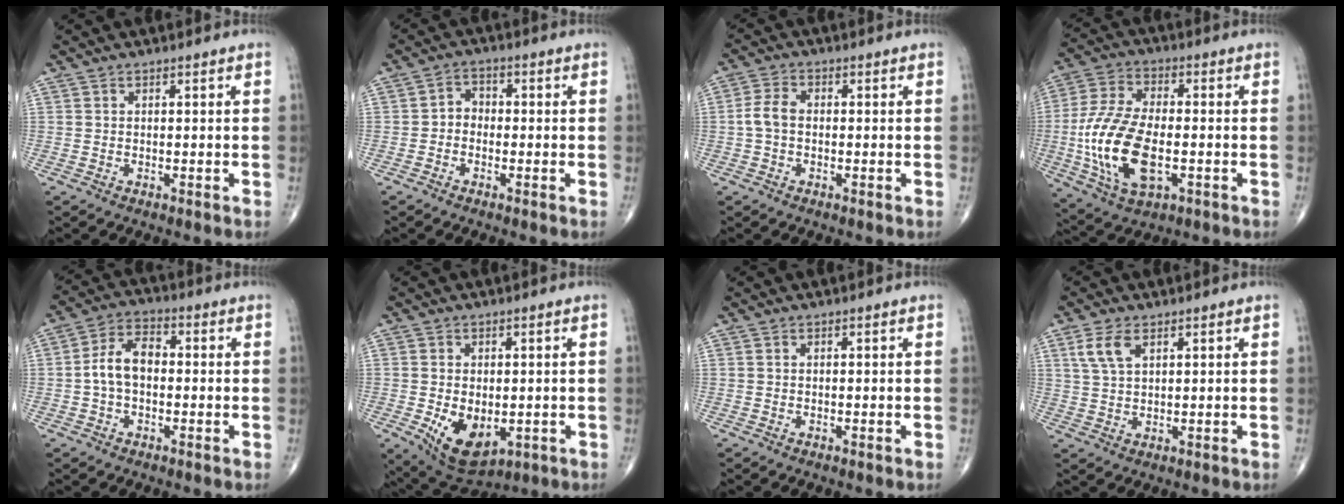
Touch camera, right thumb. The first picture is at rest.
{"total": 3.0, "force": [-0.9, 2.5, 1.5], "torque": [-0.006, 0.018, -0.029]}
{"total": 4.1, "force": [-0.4, 2.7, 3.0], "torque": [-0.063, 0.012, -0.016]}
{"total": 17.4, "force": [-3.1, 8.8, 14.6], "torque": [-0.302, 0.008, -0.053]}
{"total": 7.6, "force": [-0.5, 4.8, 5.9], "torque": [-0.103, 0.026, -0.020]}
{"total": 10.0, "force": [-2.2, 6.0, 7.7], "torque": [-0.111, -0.011, -0.019]}
{"total": 0.0}
{"total": 5.2, "force": [2.4, 2.6, 3.8], "torque": [-0.079, 0.001, 0.055]}